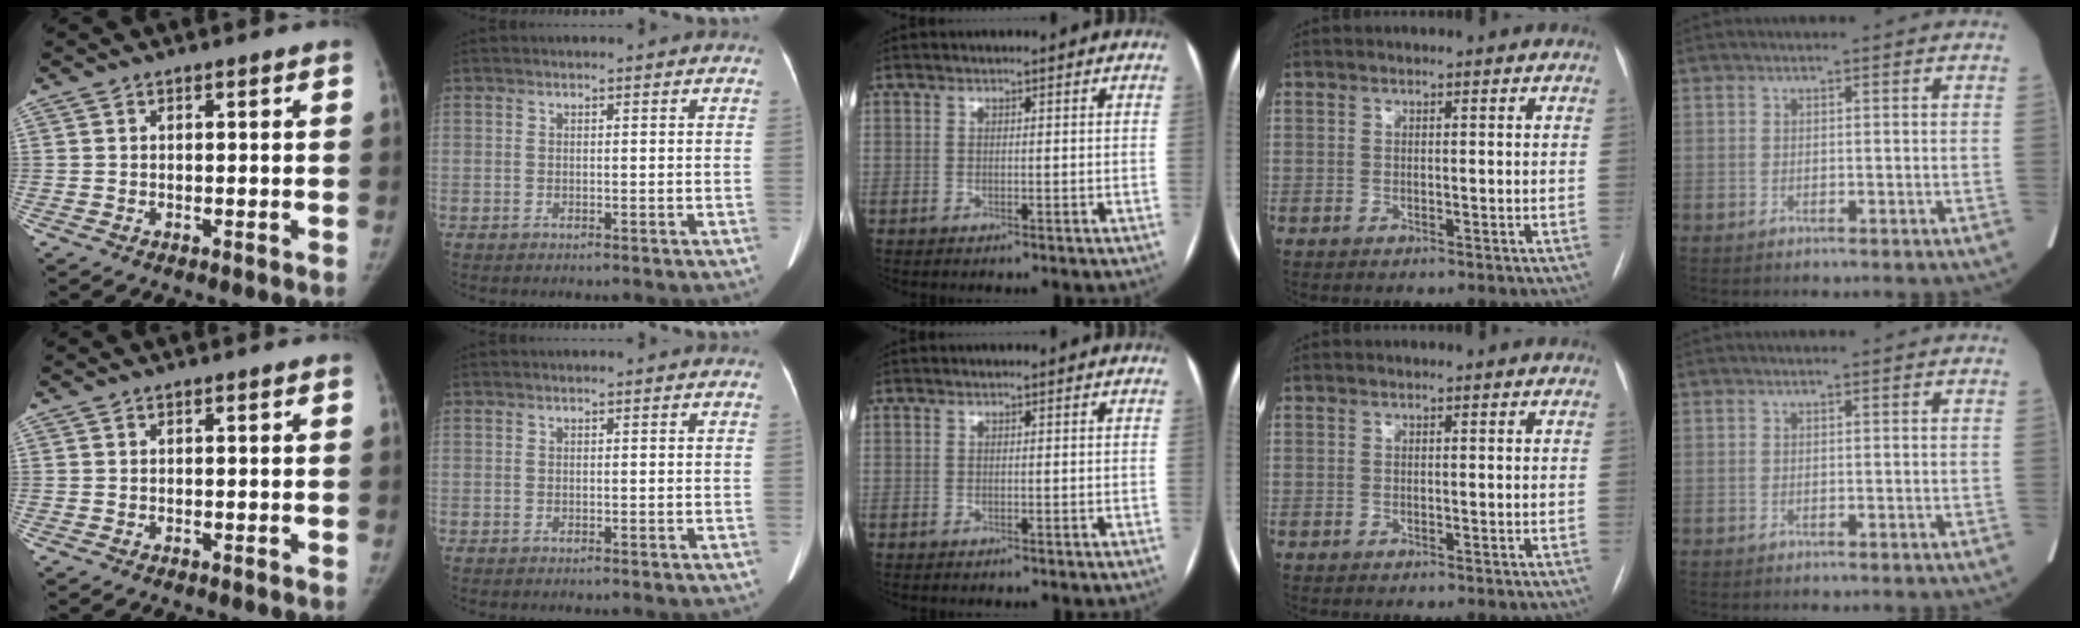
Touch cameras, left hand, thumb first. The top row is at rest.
{}